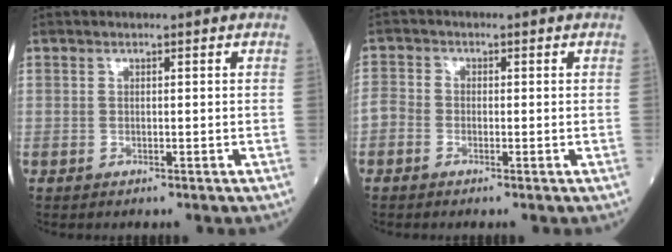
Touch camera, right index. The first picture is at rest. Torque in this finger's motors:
{"motor_torque": [0.19, -0.15, 0.33, 0.08]}